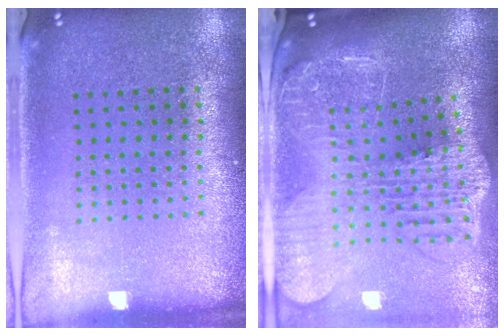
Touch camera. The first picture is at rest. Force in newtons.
{"total": 4.0, "press": 3.1, "slide": 2.6}